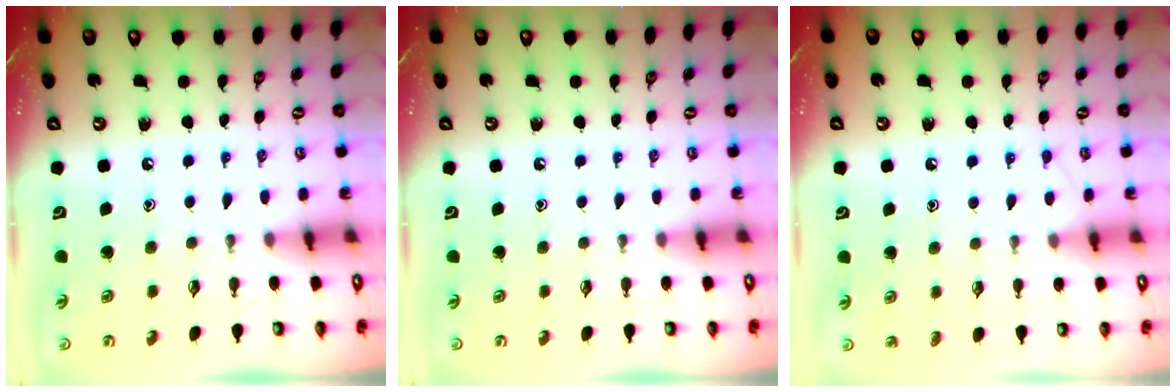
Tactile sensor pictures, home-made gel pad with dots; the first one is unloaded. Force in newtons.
{"total": 0.0}
{"total": 7.0, "press": 7.0, "slide": 0.8}